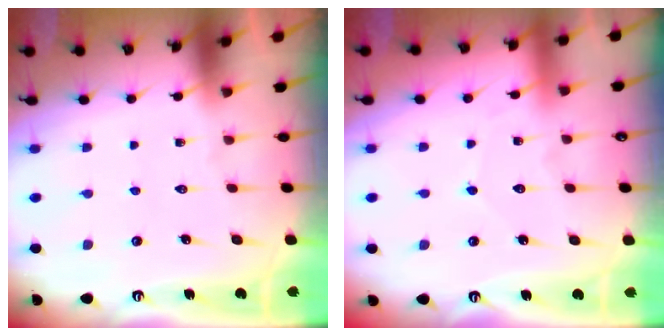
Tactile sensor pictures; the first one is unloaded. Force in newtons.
{"total": 5.4, "press": 5.4, "slide": 0.6}